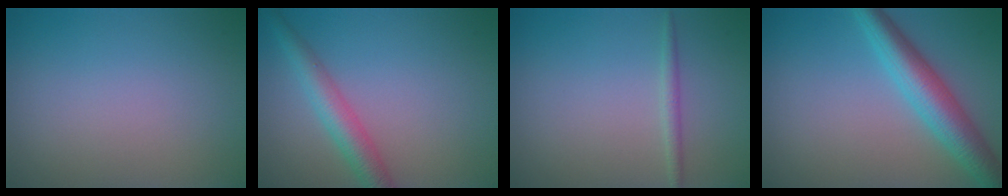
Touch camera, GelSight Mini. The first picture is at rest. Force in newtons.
{"total": 3.6, "press": 3.6, "slide": 0.1}
{"total": 1.1, "press": 1.1, "slide": 0.1}
{"total": 5.5, "press": 5.5, "slide": 0.0}